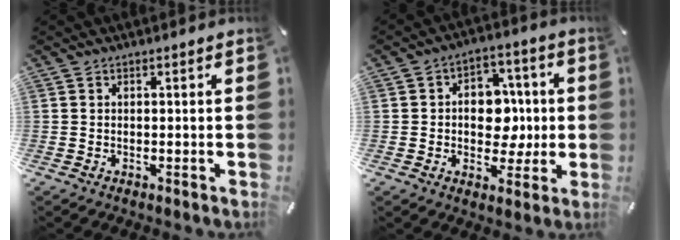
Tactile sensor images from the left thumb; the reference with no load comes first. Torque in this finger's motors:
{"motor_torque": [0.42, 1.35, 0.82, 0.09, 0.06]}